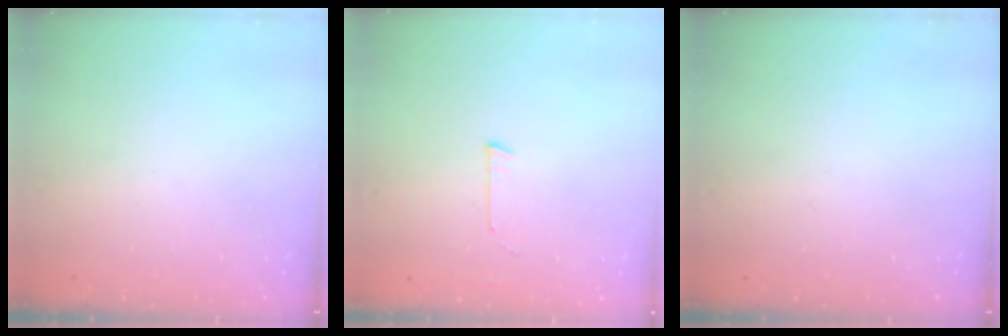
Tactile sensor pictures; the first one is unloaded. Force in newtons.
{"total": 2.7, "press": 2.7, "slide": 0.2}
{"total": 0.0}